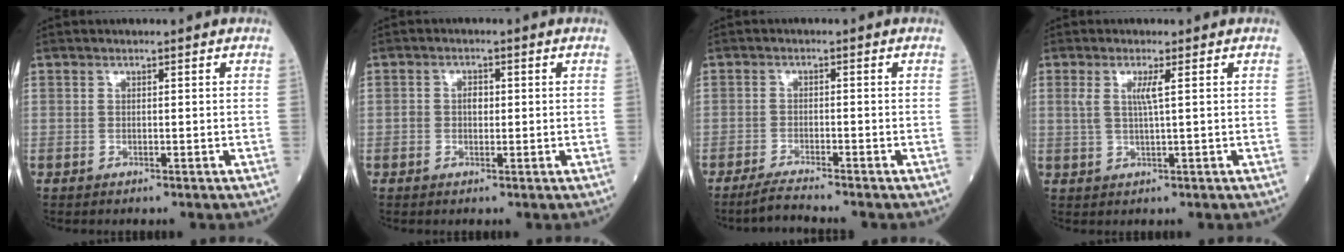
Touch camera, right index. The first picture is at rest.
{"total": 1.9, "force": [0.0, 1.2, 1.4], "torque": [-0.025, 0.005, -0.001]}
{"total": 3.6, "force": [-3.3, -0.9, 1.1], "torque": [-0.028, -0.016, -0.064]}
{"total": 2.8, "force": [0.8, -0.2, 2.7], "torque": [-0.061, 0.001, 0.016]}